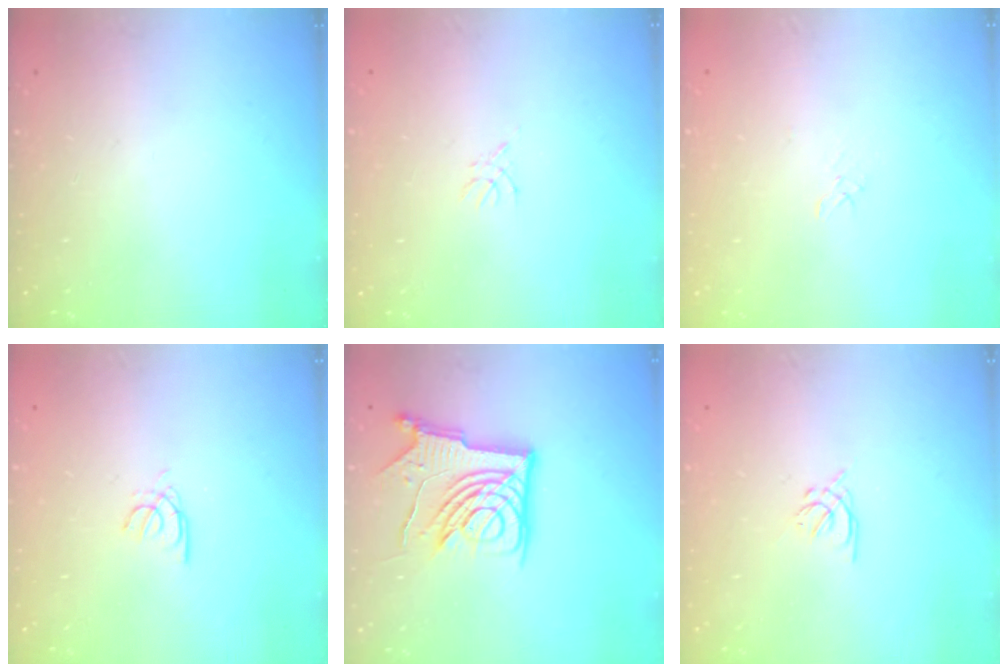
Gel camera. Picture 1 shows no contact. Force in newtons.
{"total": 1.4, "press": 1.4, "slide": 0.3}
{"total": 3.5, "press": 3.5, "slide": 0.2}
{"total": 2.6, "press": 2.6, "slide": 0.4}
{"total": 14.4, "press": 14.3, "slide": 1.5}
{"total": 1.3, "press": 1.1, "slide": 0.6}